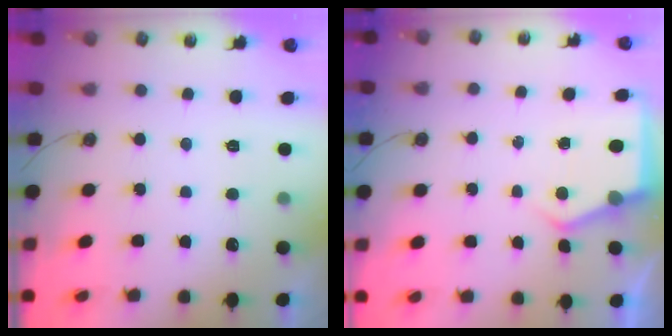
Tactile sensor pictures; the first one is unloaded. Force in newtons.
{"total": 4.6, "press": 4.6, "slide": 0.6}